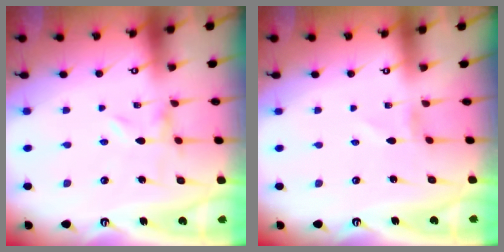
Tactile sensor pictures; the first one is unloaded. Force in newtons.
{"total": 0.0}